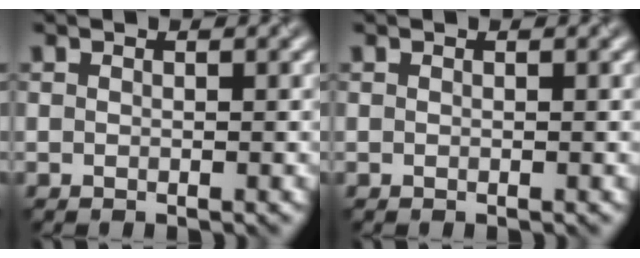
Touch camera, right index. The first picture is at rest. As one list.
[{"total": 0.0}]